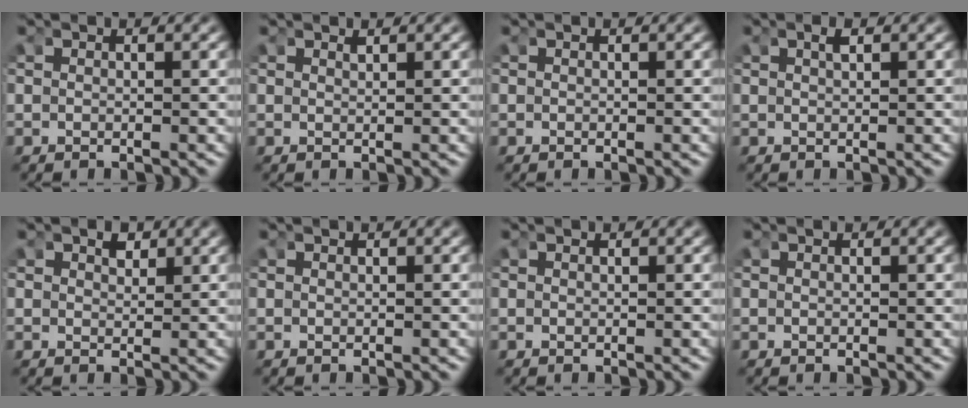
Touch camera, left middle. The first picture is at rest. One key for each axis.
{"total": 0.8, "fx": 0.5, "fy": -0.6, "fz": 0.0, "tx": 0.000, "ty": -0.003, "tz": 0.011}
{"total": 0.0}
{"total": 0.8, "fx": 0.4, "fy": -0.4, "fz": 0.5, "tx": -0.006, "ty": 0.005, "tz": 0.008}
{"total": 1.3, "fx": 1.0, "fy": 0.5, "fz": 0.6, "tx": -0.012, "ty": -0.007, "tz": 0.021}
{"total": 0.0}
{"total": 0.0}
{"total": 0.0}